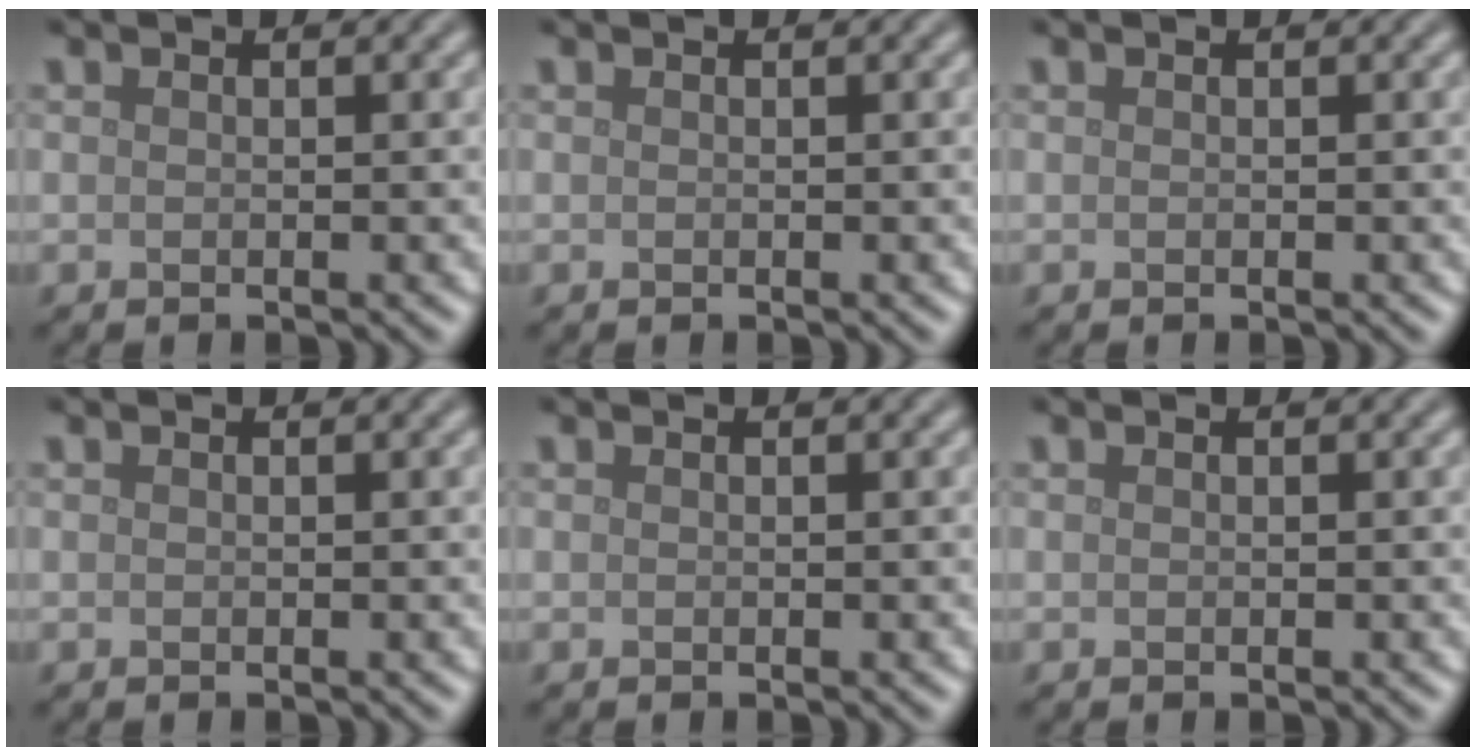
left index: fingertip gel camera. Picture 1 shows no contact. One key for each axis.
{"total": 0.0}
{"total": 0.0}
{"total": 0.0}
{"total": 0.0}
{"total": 0.0}